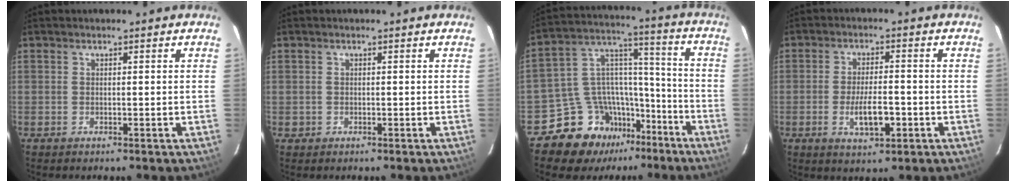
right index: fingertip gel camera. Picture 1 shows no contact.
{"total": 1.1, "force": [-0.2, 1.1, 0.0], "torque": [0.000, 0.002, -0.001]}
{"total": 14.3, "force": [-10.9, 8.8, 2.9], "torque": [-0.066, 0.067, -0.182]}
{"total": 6.8, "force": [-2.2, 2.1, 6.0], "torque": [-0.114, -0.010, -0.033]}